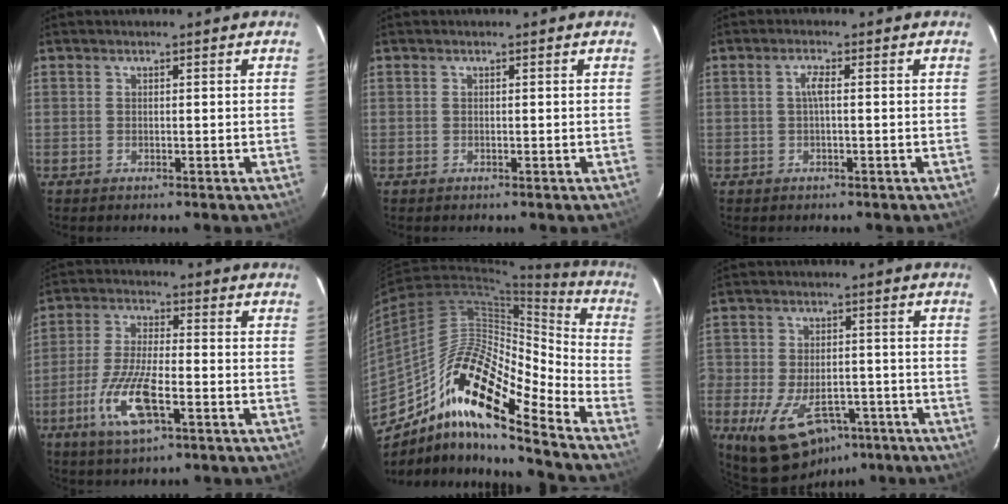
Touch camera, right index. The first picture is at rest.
{"total": 0.0}
{"total": 1.9, "force": [0.0, 0.2, 1.9], "torque": [-0.038, 0.005, -0.003]}
{"total": 11.5, "force": [-4.8, 3.5, 9.8], "torque": [-0.212, -0.010, -0.093]}
{"total": 18.7, "force": [-11.9, 4.0, 13.9], "torque": [-0.233, -0.003, -0.229]}
{"total": 14.8, "force": [-8.1, 9.2, 8.4], "torque": [-0.192, -0.011, -0.117]}